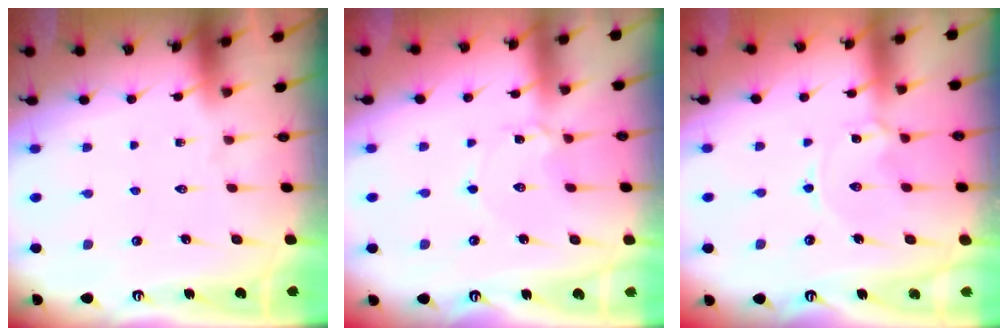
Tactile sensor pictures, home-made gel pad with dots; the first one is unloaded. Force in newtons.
{"total": 2.6, "press": 2.6, "slide": 0.2}
{"total": 1.5, "press": 1.5, "slide": 0.0}